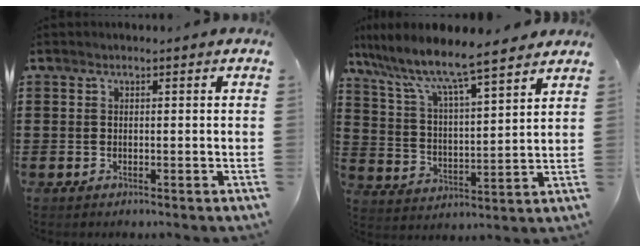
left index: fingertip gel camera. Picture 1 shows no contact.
{"total": 7.2, "force": [6.2, 0.7, 3.5], "torque": [-0.094, -0.036, 0.101]}